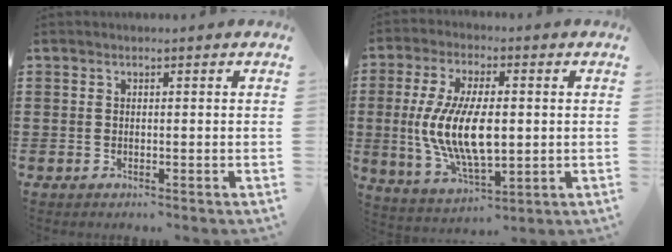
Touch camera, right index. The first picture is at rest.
{"total": 11.6, "force": [0.1, 5.1, 10.5], "torque": [-0.228, -0.004, 0.000]}